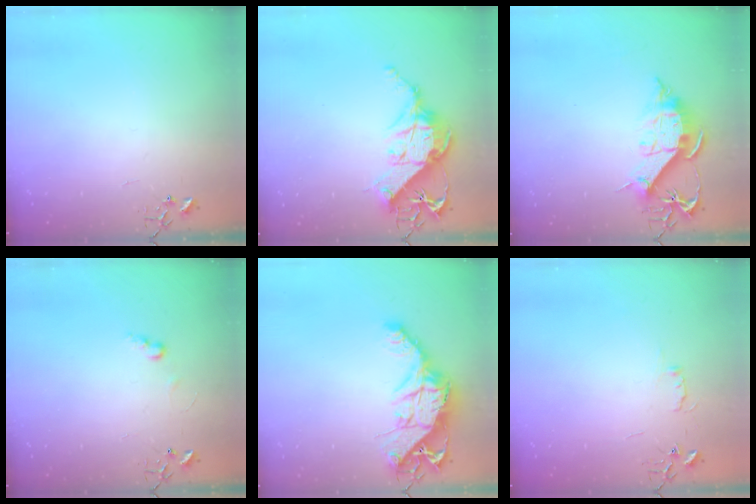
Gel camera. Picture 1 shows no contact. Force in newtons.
{"total": 15.3, "press": 15.1, "slide": 2.1}
{"total": 13.2, "press": 13.1, "slide": 1.5}
{"total": 6.0, "press": 5.9, "slide": 0.7}
{"total": 16.1, "press": 16.0, "slide": 1.6}
{"total": 4.4, "press": 4.4, "slide": 0.6}